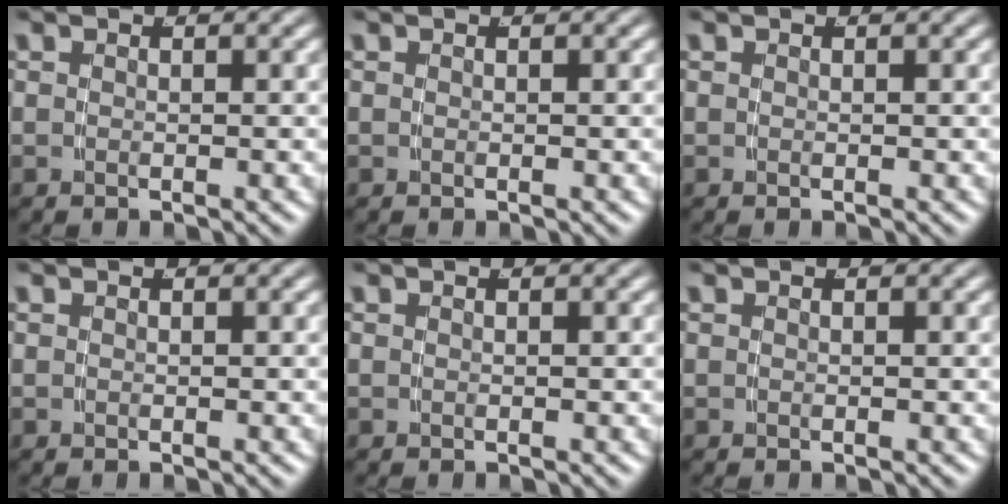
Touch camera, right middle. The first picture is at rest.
{"total": 0.0}
{"total": 0.0}
{"total": 0.0}
{"total": 0.0}
{"total": 0.0}